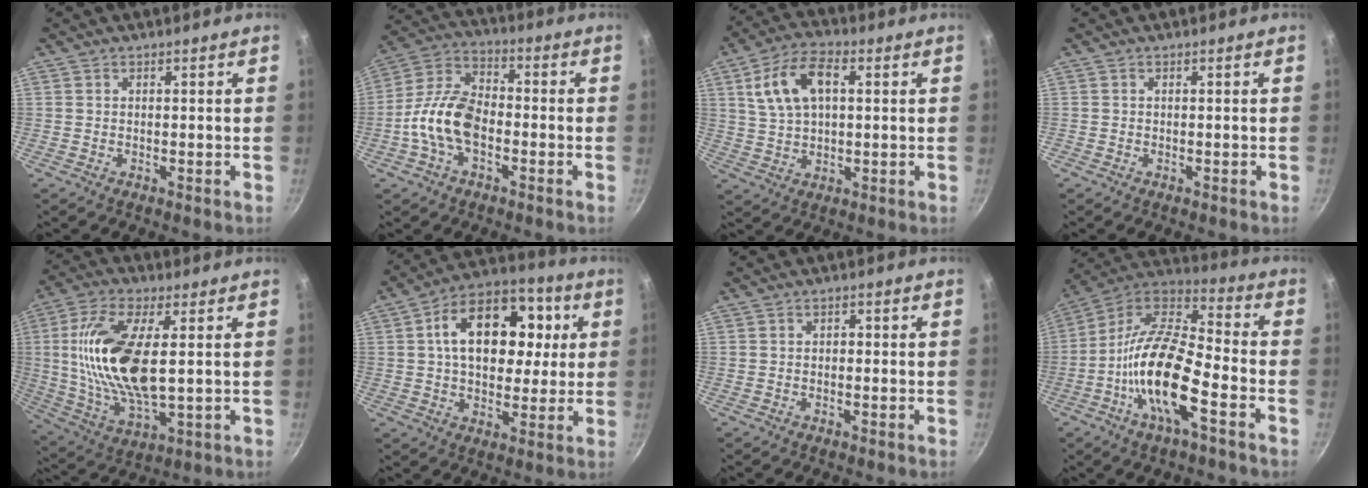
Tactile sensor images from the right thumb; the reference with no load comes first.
{"total": 12.5, "force": [-3.1, 7.5, 9.5], "torque": [-0.164, 0.044, -0.074]}
{"total": 11.8, "force": [3.3, 6.8, 9.1], "torque": [-0.156, 0.015, 0.057]}
{"total": 0.0}
{"total": 18.8, "force": [2.6, 8.0, 16.8], "torque": [-0.334, -0.007, 0.050]}
{"total": 19.8, "force": [4.1, 13.3, 14.0], "torque": [-0.186, 0.016, 0.049]}
{"total": 1.2, "force": [0.0, 0.9, 0.8], "torque": [-0.009, 0.006, -0.002]}
{"total": 19.0, "force": [-6.7, 6.7, 16.5], "torque": [-0.305, 0.045, -0.146]}